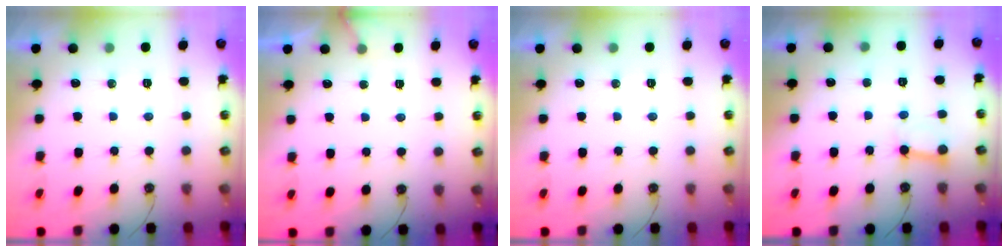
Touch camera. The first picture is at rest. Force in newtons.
{"total": 3.4, "press": 3.4, "slide": 0.2}
{"total": 0.0}
{"total": 3.5, "press": 3.5, "slide": 0.3}